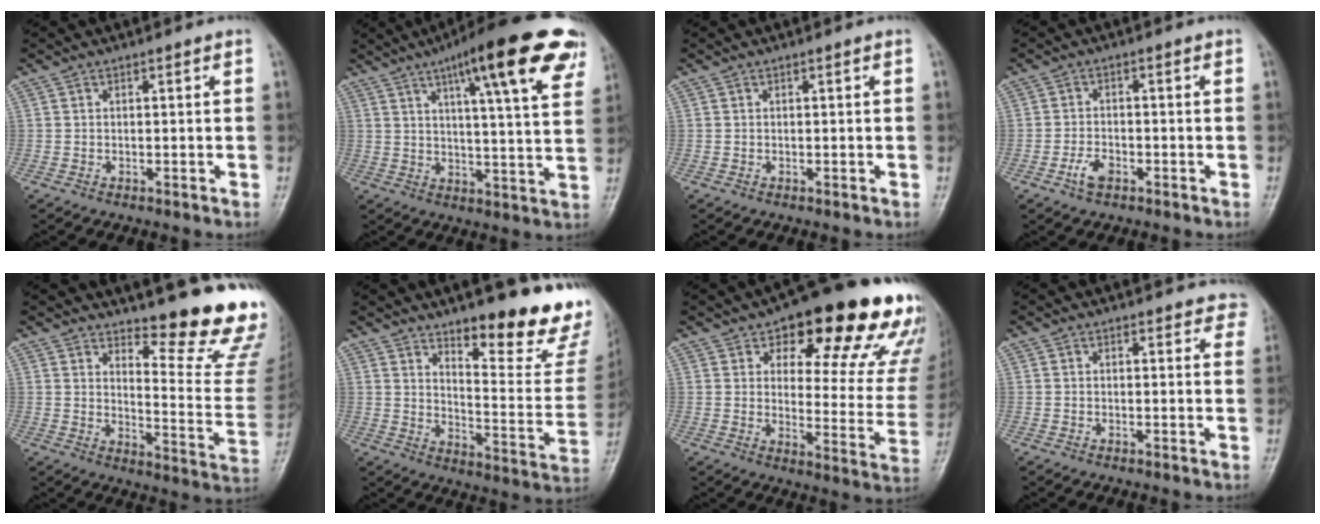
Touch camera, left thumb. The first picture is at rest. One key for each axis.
{"total": 20.3, "fx": 11.1, "fy": 4.0, "fz": 16.6, "tx": -0.216, "ty": -0.023, "tz": 0.147}
{"total": 0.0}
{"total": 3.5, "fx": -1.9, "fy": 2.0, "fz": 2.2, "tx": -0.040, "ty": 0.011, "tz": -0.035}
{"total": 17.2, "fx": 14.6, "fy": 2.9, "fz": 8.5, "tx": -0.075, "ty": -0.166, "tz": 0.183}
{"total": 20.2, "fx": 14.4, "fy": 5.1, "fz": 13.2, "tx": -0.134, "ty": -0.116, "tz": 0.199}
{"total": 23.5, "fx": 13.8, "fy": 9.2, "fz": 16.7, "tx": -0.165, "ty": -0.052, "tz": 0.174}
{"total": 4.2, "fx": 3.8, "fy": 1.9, "fz": 0.3, "tx": 0.038, "ty": -0.016, "tz": 0.019}